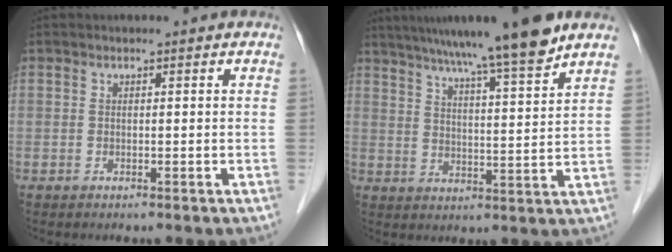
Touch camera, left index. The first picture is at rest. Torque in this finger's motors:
{"motor_torque": [0.54, -0.63, 0.47, 0.09]}